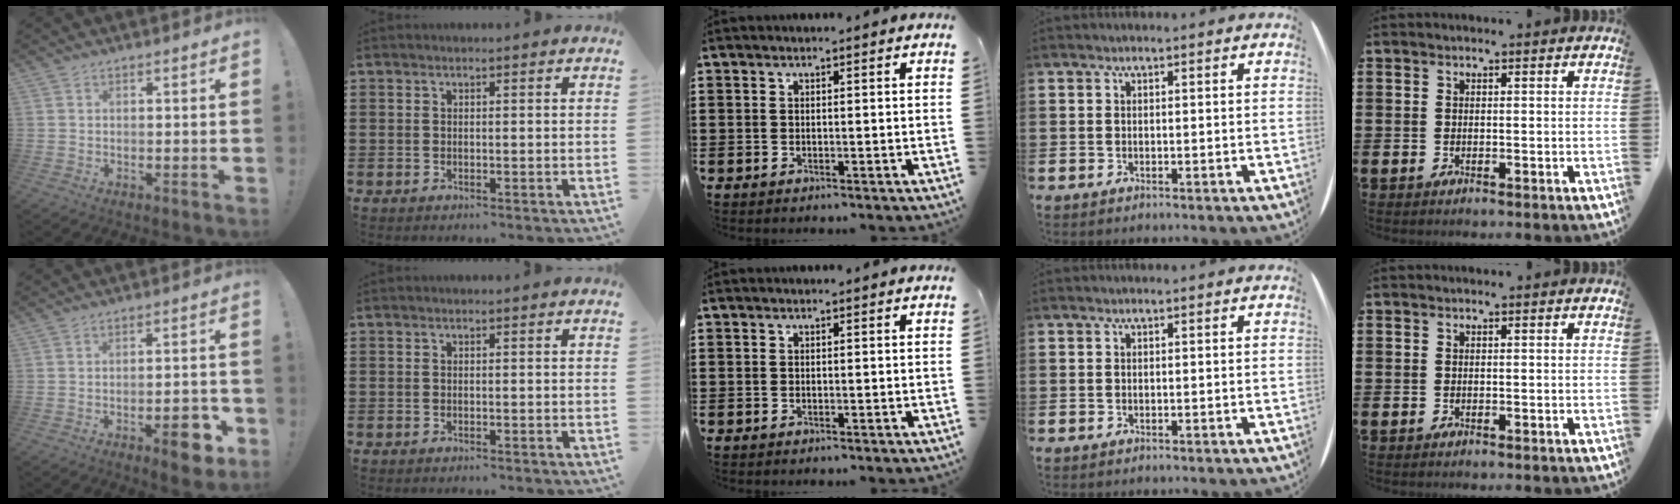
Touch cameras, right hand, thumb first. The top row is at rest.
{"thumb": {"total": 8.8, "force": [-4.1, 3.2, 7.1], "torque": [-0.077, 0.014, -0.068]}}